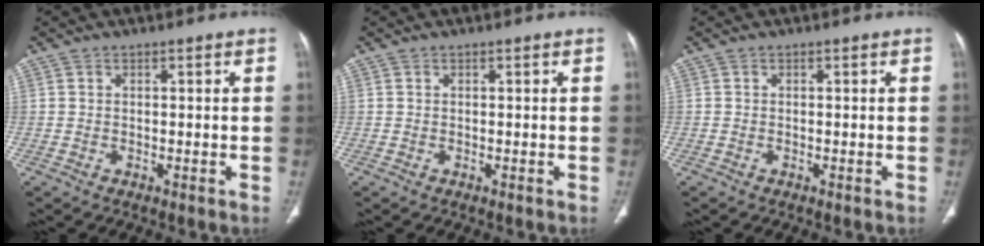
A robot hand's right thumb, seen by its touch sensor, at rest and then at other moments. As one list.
[{"total": 0.0}, {"total": 0.0}]